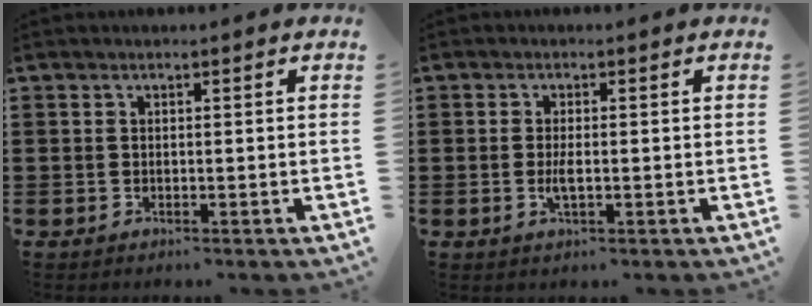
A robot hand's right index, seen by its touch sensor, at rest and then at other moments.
{"total": 2.4, "force": [-0.4, 0.7, 2.2], "torque": [-0.048, -0.004, -0.009]}